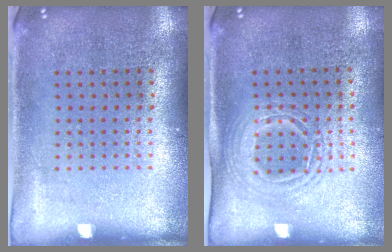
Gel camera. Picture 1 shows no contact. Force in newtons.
{"total": 1.5, "press": 1.3, "slide": 0.8}